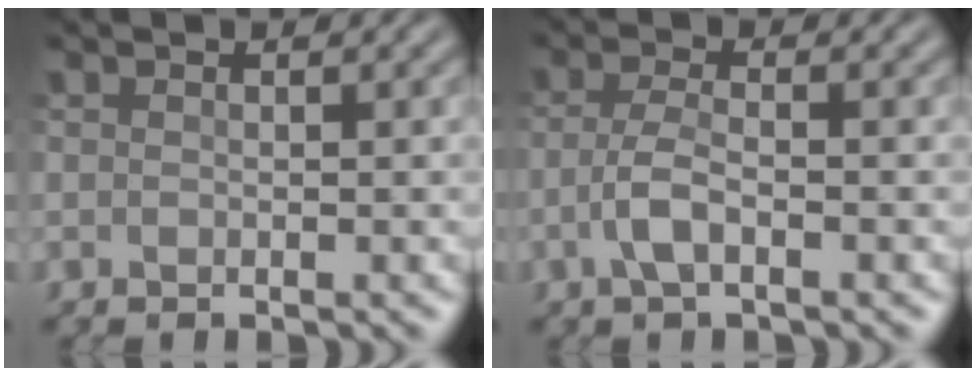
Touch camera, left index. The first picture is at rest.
{"total": 2.8, "force": [-0.8, 1.0, 2.5], "torque": [-0.056, 0.002, -0.023]}